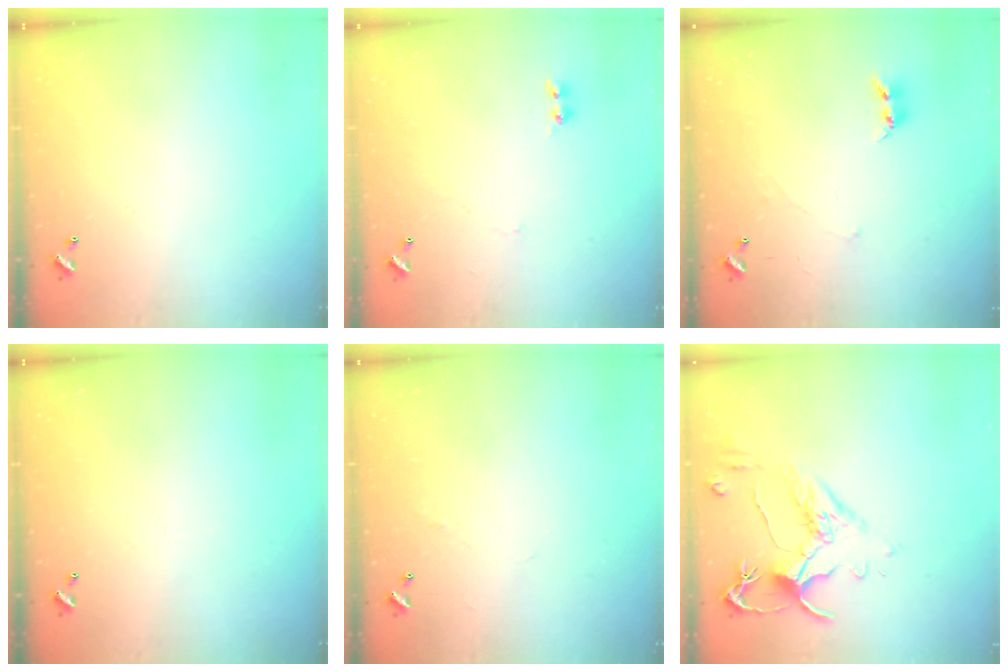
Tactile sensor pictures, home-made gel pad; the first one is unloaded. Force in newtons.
{"total": 1.5, "press": 1.4, "slide": 0.6}
{"total": 2.4, "press": 2.4, "slide": 0.4}
{"total": 0.0}
{"total": 1.2, "press": 1.1, "slide": 0.3}
{"total": 2.5, "press": 2.1, "slide": 1.4}